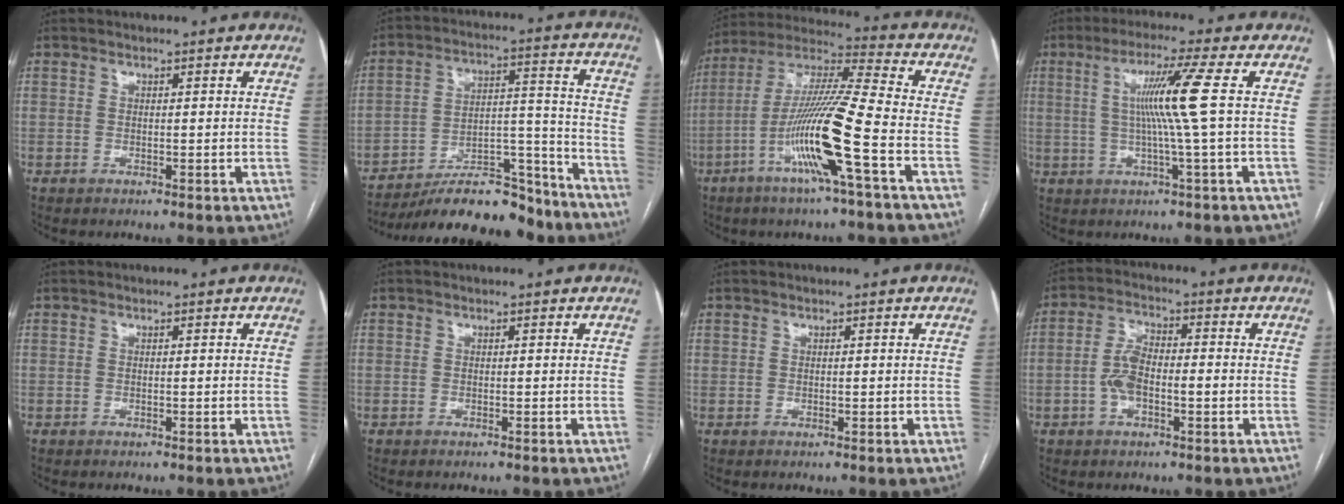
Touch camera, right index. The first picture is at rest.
{"total": 18.9, "force": [-16.9, 4.8, 7.2], "torque": [-0.097, 0.033, -0.262]}
{"total": 16.0, "force": [-5.8, -0.8, 14.9], "torque": [-0.295, -0.004, -0.115]}
{"total": 8.3, "force": [1.0, -2.2, 8.0], "torque": [-0.145, 0.004, 0.027]}
{"total": 0.0}
{"total": 0.0}
{"total": 0.7, "force": [0.2, 0.5, 0.5], "torque": [-0.009, 0.002, 0.008]}
{"total": 6.2, "force": [-1.1, 2.7, 5.5], "torque": [-0.122, 0.017, -0.025]}